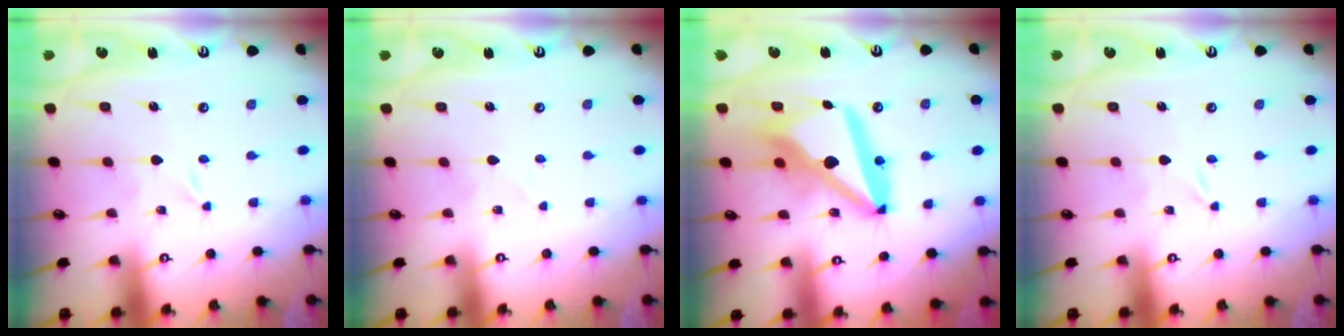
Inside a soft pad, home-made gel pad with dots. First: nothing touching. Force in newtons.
{"total": 0.9, "press": 0.9, "slide": 0.2}
{"total": 18.2, "press": 18.1, "slide": 2.4}
{"total": 0.0}